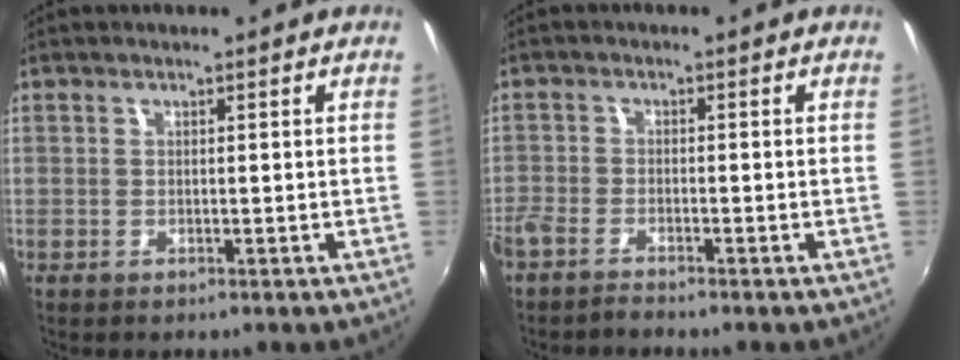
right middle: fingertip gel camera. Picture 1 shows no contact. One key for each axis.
{"total": 3.7, "fx": -3.4, "fy": 0.7, "fz": 1.3, "tx": -0.041, "ty": -0.013, "tz": -0.072}